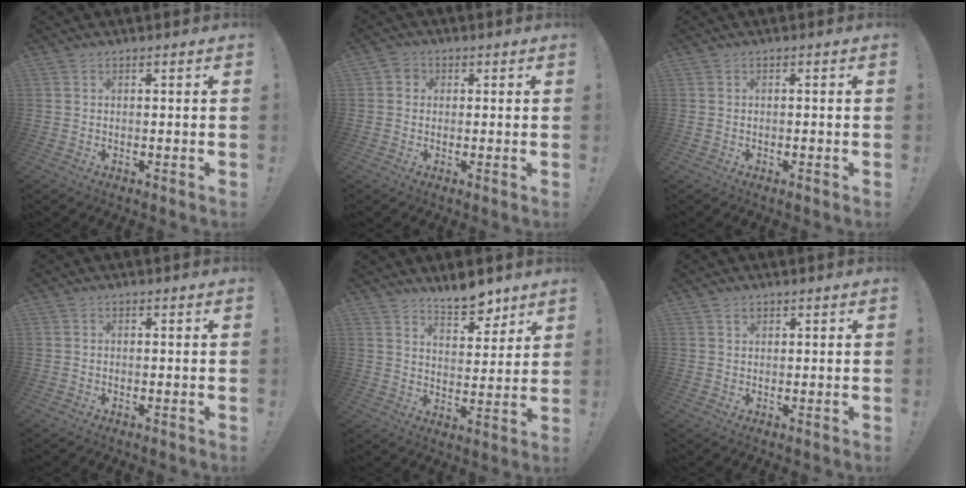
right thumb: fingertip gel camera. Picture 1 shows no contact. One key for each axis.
{"total": 3.2, "fx": 0.0, "fy": 3.0, "fz": 1.2, "tx": -0.017, "ty": 0.008, "tz": 0.002}
{"total": 0.6, "fx": -0.5, "fy": 0.1, "fz": 0.3, "tx": -0.007, "ty": 0.002, "tz": -0.008}
{"total": 0.6, "fx": -0.5, "fy": 0.2, "fz": 0.2, "tx": -0.002, "ty": 0.001, "tz": -0.009}
{"total": 8.8, "fx": 7.4, "fy": 3.2, "fz": 3.6, "tx": -0.036, "ty": -0.054, "tz": 0.132}
{"total": 1.5, "fx": 0.9, "fy": 1.1, "fz": 0.5, "tx": 0.005, "ty": -0.004, "tz": 0.015}